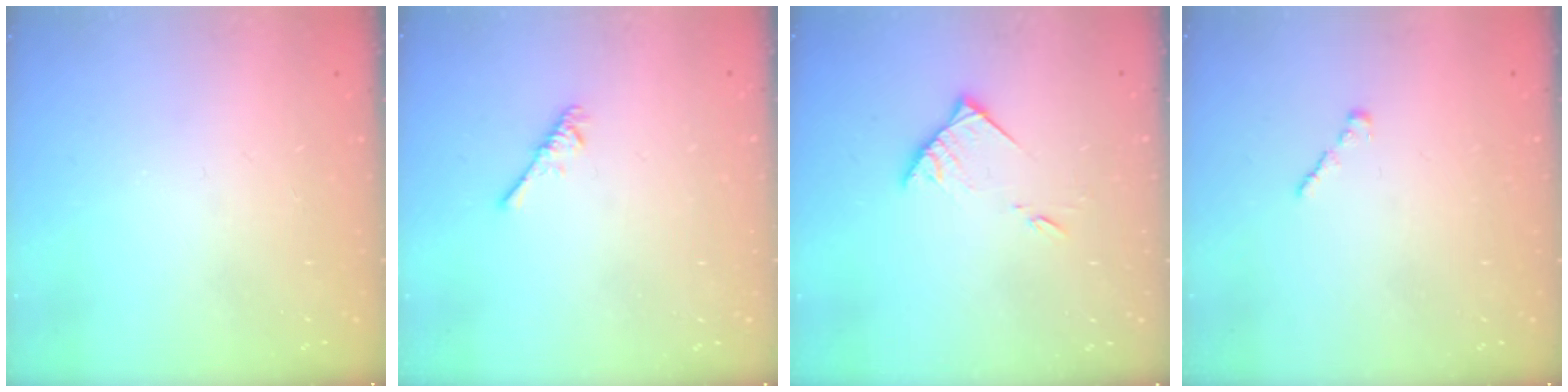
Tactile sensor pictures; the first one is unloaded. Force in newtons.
{"total": 3.1, "press": 3.1, "slide": 0.6}
{"total": 5.0, "press": 5.0, "slide": 0.8}
{"total": 1.0, "press": 0.9, "slide": 0.5}